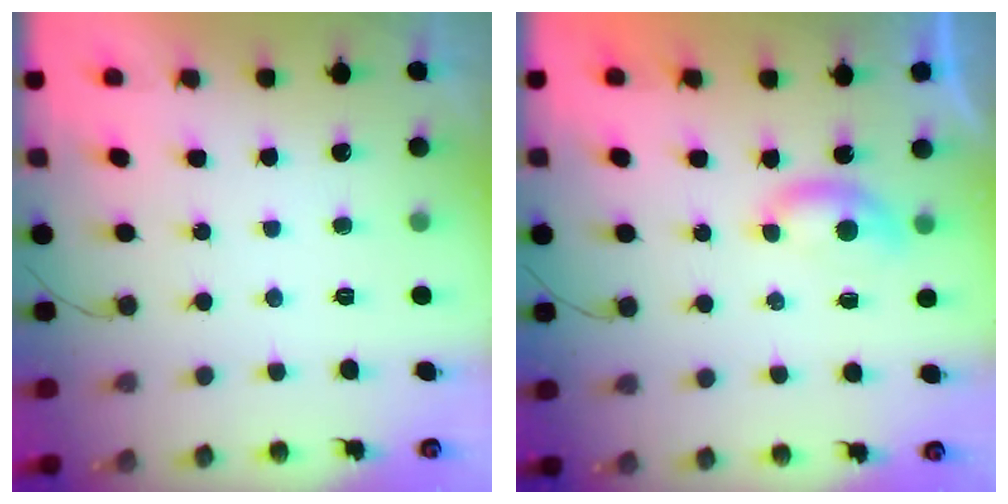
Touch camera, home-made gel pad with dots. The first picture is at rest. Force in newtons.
{"total": 4.4, "press": 4.3, "slide": 0.6}